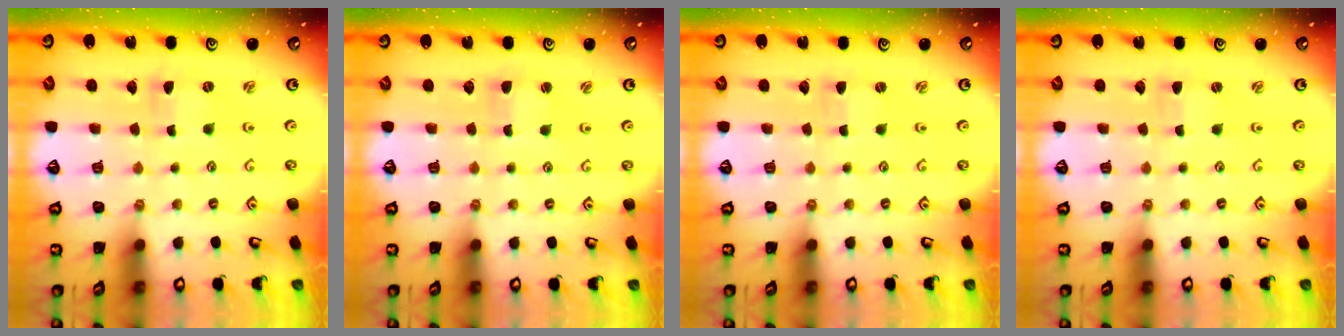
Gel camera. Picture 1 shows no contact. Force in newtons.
{"total": 1.2, "press": 1.1, "slide": 0.3}
{"total": 0.0}
{"total": 0.0}